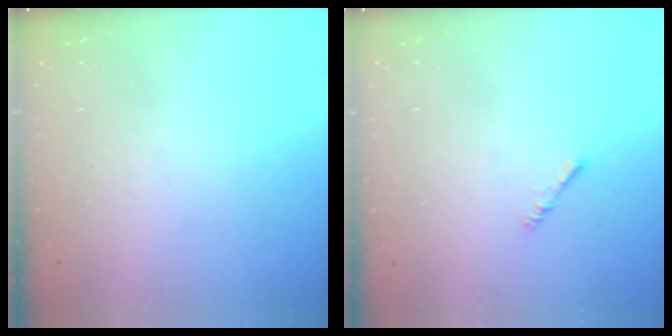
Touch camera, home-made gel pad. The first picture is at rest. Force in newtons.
{"total": 1.4, "press": 1.4, "slide": 0.4}